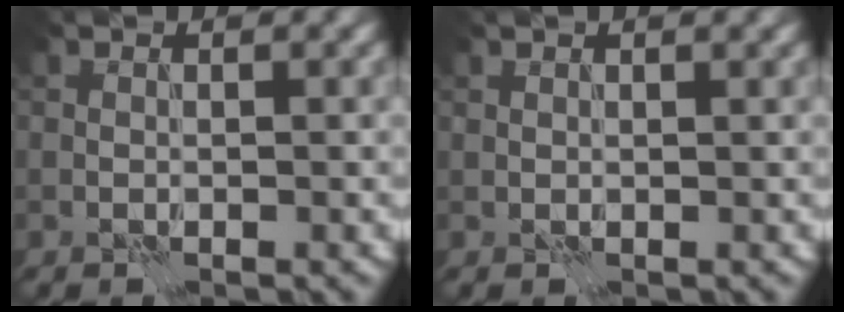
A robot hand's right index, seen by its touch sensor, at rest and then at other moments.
{"total": 1.7, "force": [1.4, 0.4, 0.8], "torque": [-0.011, -0.004, 0.019]}